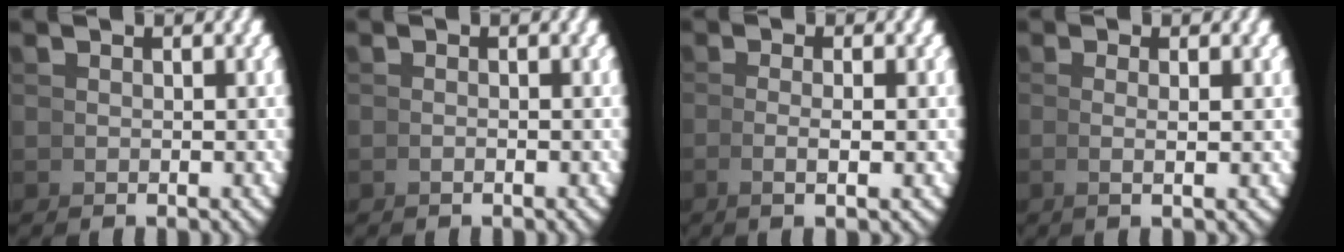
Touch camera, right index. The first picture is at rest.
{"total": 0.8, "force": [-0.5, -0.6, 0.1], "torque": [-0.001, 0.006, -0.011]}
{"total": 2.6, "force": [-0.3, -0.6, 2.5], "torque": [-0.041, 0.003, -0.005]}
{"total": 2.1, "force": [0.3, -0.9, 1.8], "torque": [-0.033, 0.001, 0.007]}